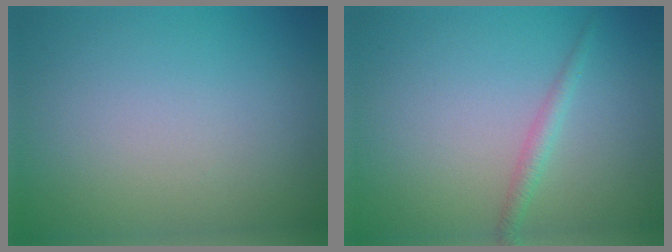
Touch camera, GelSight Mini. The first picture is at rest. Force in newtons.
{"total": 1.4, "press": 1.4, "slide": 0.0}